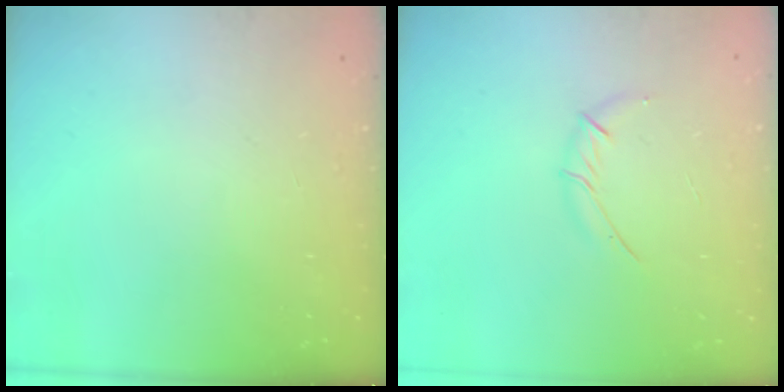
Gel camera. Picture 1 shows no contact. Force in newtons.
{"total": 4.1, "press": 4.0, "slide": 0.9}